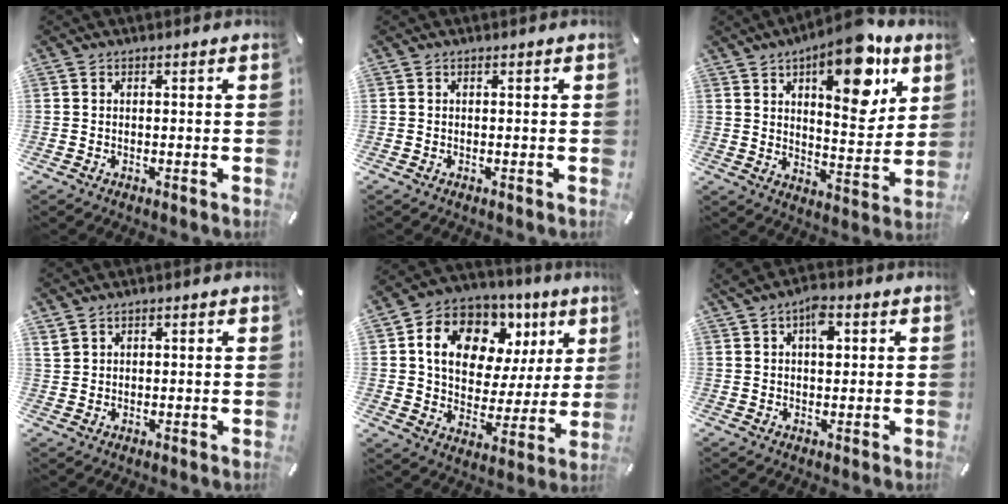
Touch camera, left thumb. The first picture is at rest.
{"total": 0.0}
{"total": 17.0, "force": [9.6, 7.1, 12.1], "torque": [-0.160, -0.053, 0.153]}
{"total": 1.8, "force": [1.3, 1.0, 0.7], "torque": [-0.015, -0.001, 0.026]}
{"total": 15.2, "force": [7.0, 11.0, 7.7], "torque": [-0.130, -0.032, 0.127]}
{"total": 5.6, "force": [2.1, 3.1, 4.1], "torque": [-0.052, -0.003, 0.031]}